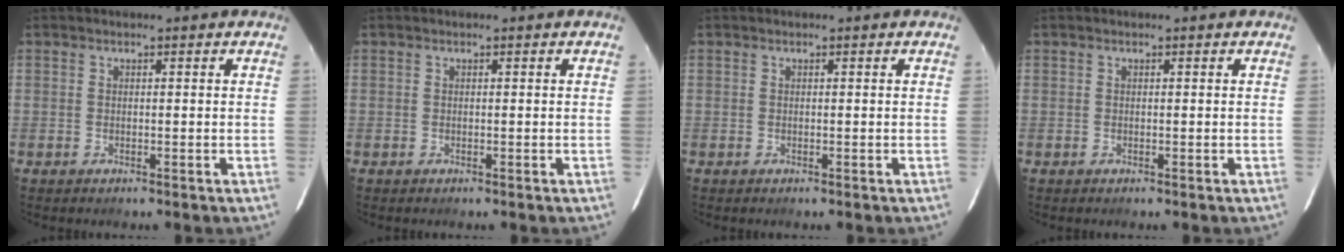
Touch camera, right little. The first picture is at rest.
{"total": 0.0}
{"total": 0.0}
{"total": 0.0}